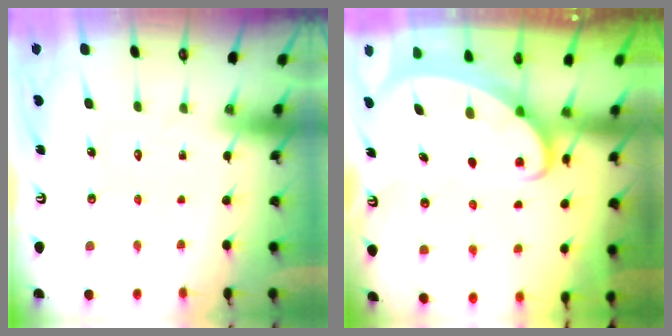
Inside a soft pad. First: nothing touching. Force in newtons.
{"total": 2.9, "press": 2.9, "slide": 0.4}